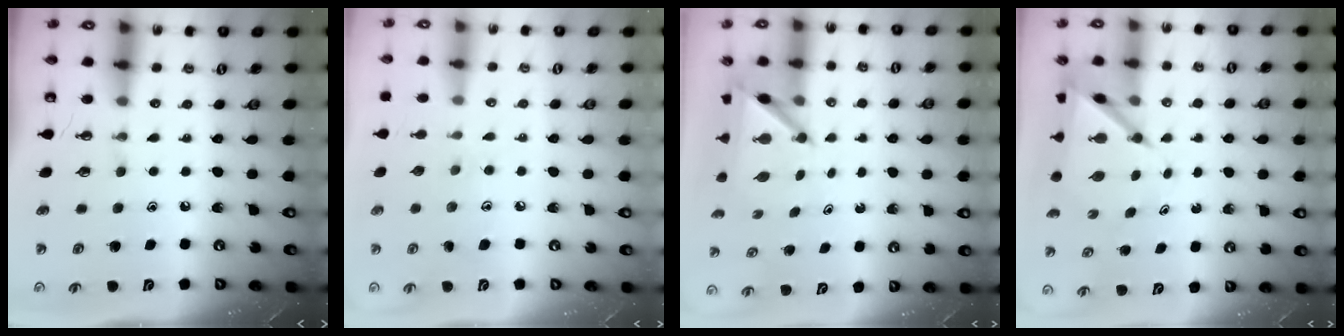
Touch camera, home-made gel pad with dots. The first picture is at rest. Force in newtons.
{"total": 6.2, "press": 6.1, "slide": 0.4}
{"total": 5.0, "press": 5.0, "slide": 0.3}
{"total": 6.5, "press": 6.5, "slide": 0.7}